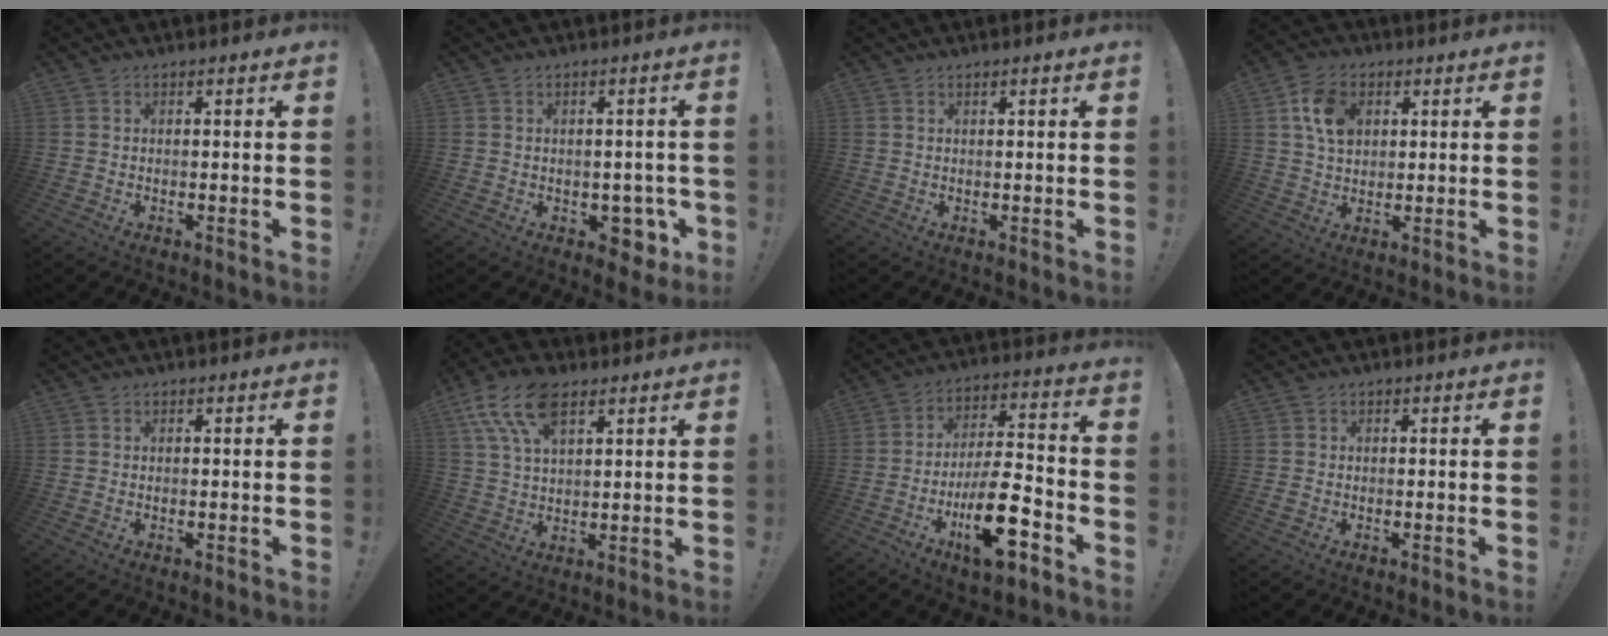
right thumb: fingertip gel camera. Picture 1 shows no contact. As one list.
[{"total": 6.2, "force": [-1.7, 4.8, 3.5], "torque": [-0.024, 0.011, -0.024]}, {"total": 0.8, "force": [0.5, -0.2, 0.6], "torque": [-0.012, 0.000, 0.009]}, {"total": 9.9, "force": [3.2, 7.3, 5.9], "torque": [-0.089, 0.006, 0.065]}, {"total": 0.0}, {"total": 13.7, "force": [7.1, 6.9, 9.4], "torque": [-0.186, -0.018, 0.131]}, {"total": 17.6, "force": [-7.9, 6.5, 14.3], "torque": [-0.236, 0.045, -0.125]}, {"total": 0.7, "force": [0.0, 0.7, 0.3], "torque": [-0.007, 0.003, 0.001]}]